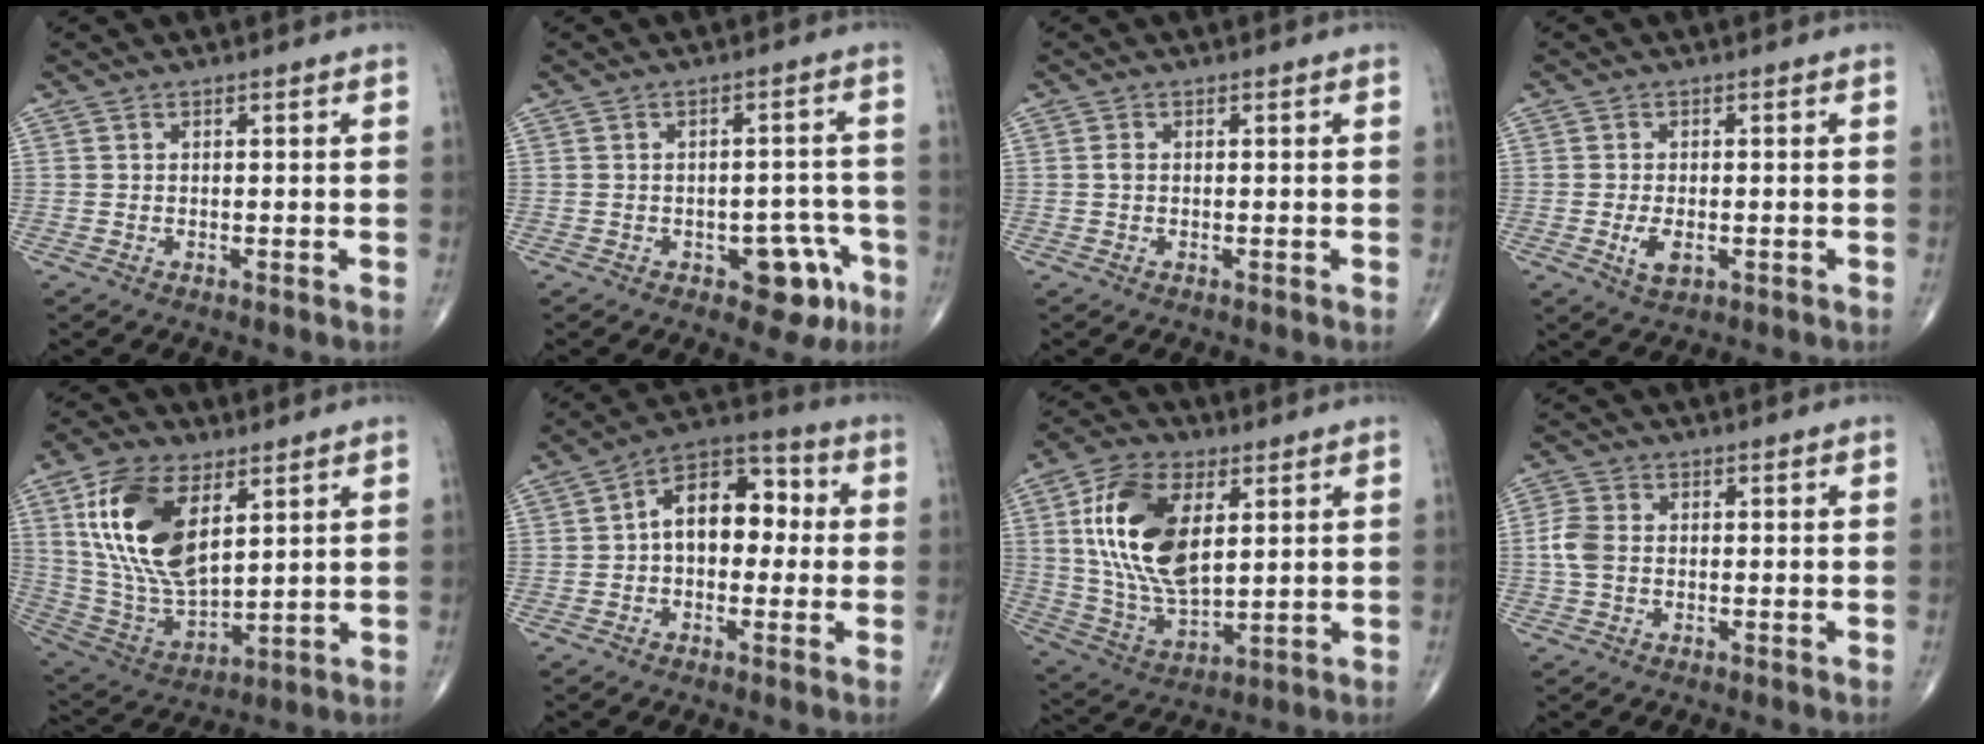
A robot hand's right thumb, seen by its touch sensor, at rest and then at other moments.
{"total": 7.8, "force": [-3.7, 4.2, 5.3], "torque": [-0.027, 0.027, -0.043]}
{"total": 0.8, "force": [0.0, 0.6, 0.6], "torque": [-0.012, 0.000, -0.002]}
{"total": 3.6, "force": [-0.9, 1.9, 2.9], "torque": [-0.052, -0.005, -0.013]}
{"total": 19.0, "force": [7.0, 9.6, 14.8], "torque": [-0.277, -0.027, 0.140]}
{"total": 12.2, "force": [0.7, 7.7, 9.4], "torque": [-0.114, 0.039, -0.003]}
{"total": 18.6, "force": [4.8, 9.9, 14.9], "torque": [-0.276, -0.014, 0.093]}
{"total": 4.1, "force": [-0.3, 2.9, 2.9], "torque": [-0.075, 0.007, -0.013]}